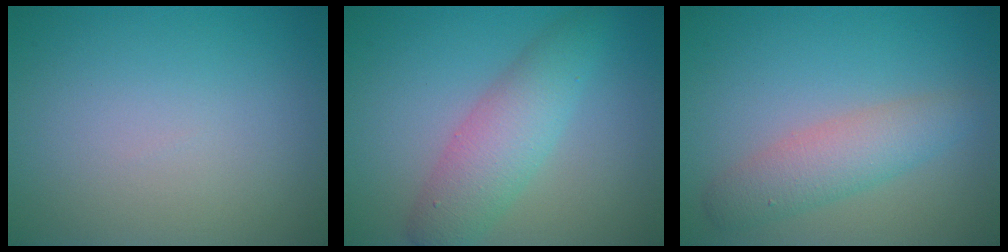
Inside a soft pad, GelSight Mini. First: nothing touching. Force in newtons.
{"total": 4.7, "press": 4.7, "slide": 0.1}
{"total": 3.5, "press": 3.5, "slide": 0.2}